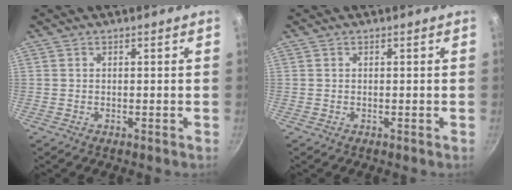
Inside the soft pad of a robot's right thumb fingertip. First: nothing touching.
{"total": 0.0}